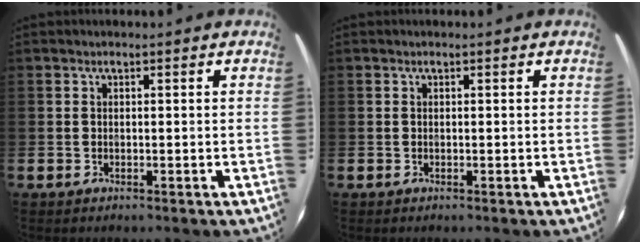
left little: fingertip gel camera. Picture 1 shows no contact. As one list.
[{"total": 0.0}]